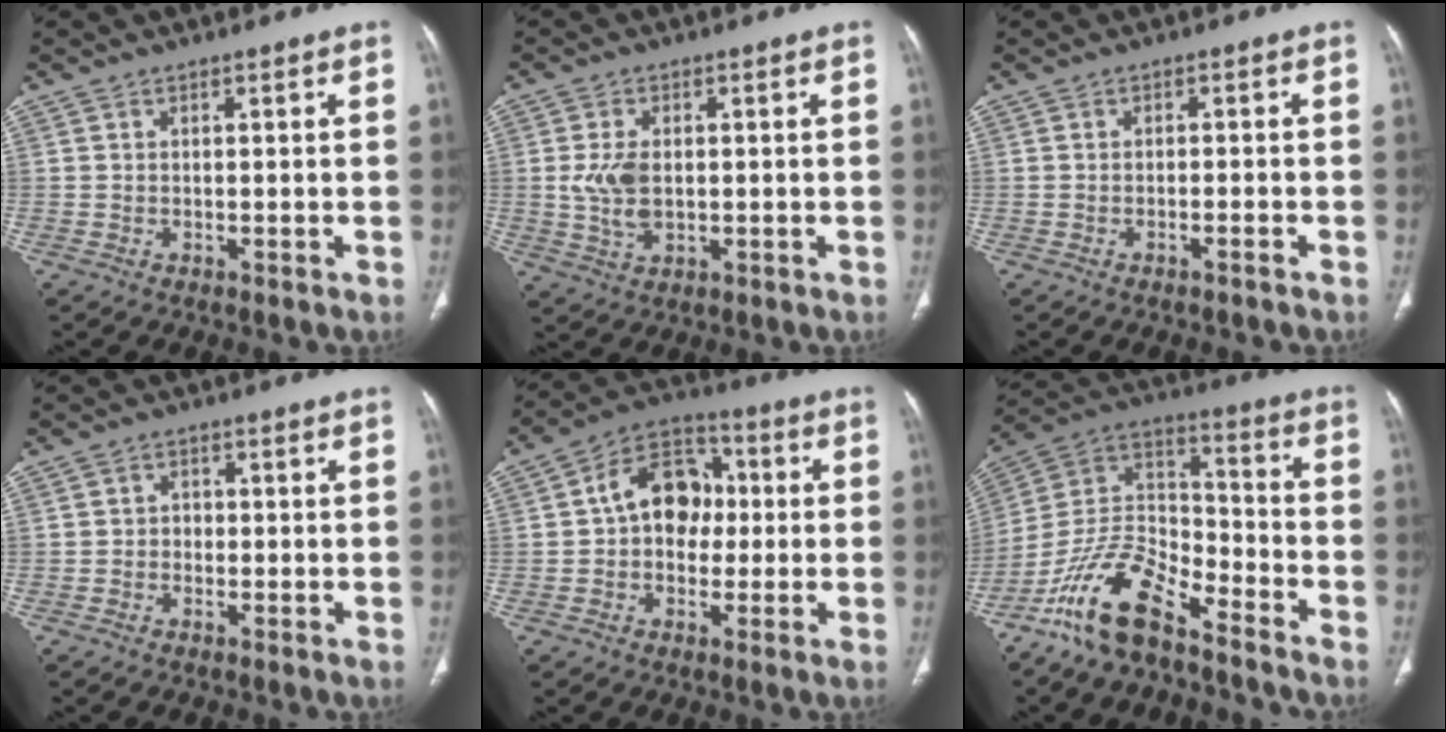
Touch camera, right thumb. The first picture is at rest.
{"total": 6.2, "force": [0.1, 3.8, 4.8], "torque": [-0.101, -0.002, 0.009]}
{"total": 1.6, "force": [-1.2, 0.0, 1.0], "torque": [-0.023, 0.011, -0.012]}
{"total": 1.9, "force": [-0.6, 1.8, 0.6], "torque": [0.008, 0.009, -0.017]}
{"total": 12.7, "force": [0.7, 9.5, 8.4], "torque": [-0.095, 0.032, 0.000]}
{"total": 15.9, "force": [-11.7, 5.9, 9.1], "torque": [-0.160, 0.085, -0.222]}